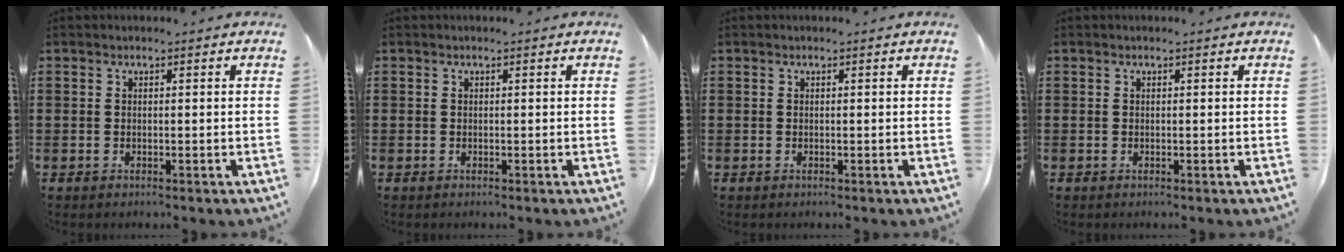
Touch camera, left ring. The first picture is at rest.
{"total": 0.0}
{"total": 0.0}
{"total": 0.0}